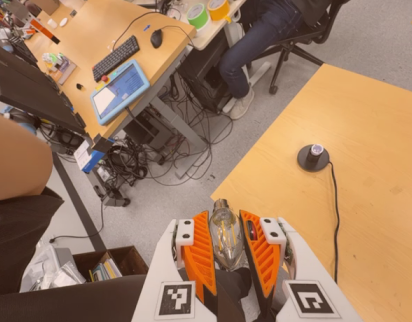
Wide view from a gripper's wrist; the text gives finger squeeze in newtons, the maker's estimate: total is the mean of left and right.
{"total": 11.8, "left": 11.3, "right": 12.3}